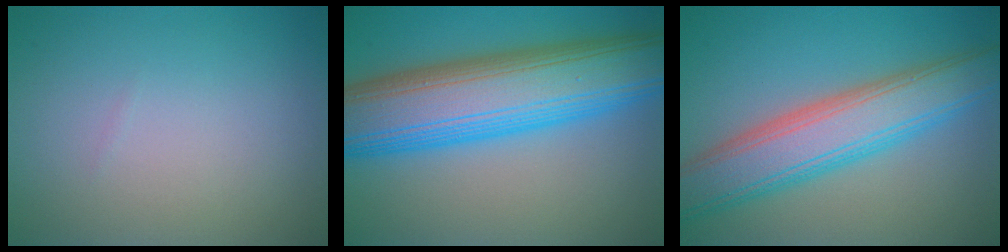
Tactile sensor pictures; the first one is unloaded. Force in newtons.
{"total": 13.2, "press": 13.2, "slide": 0.3}
{"total": 7.9, "press": 7.9, "slide": 0.2}